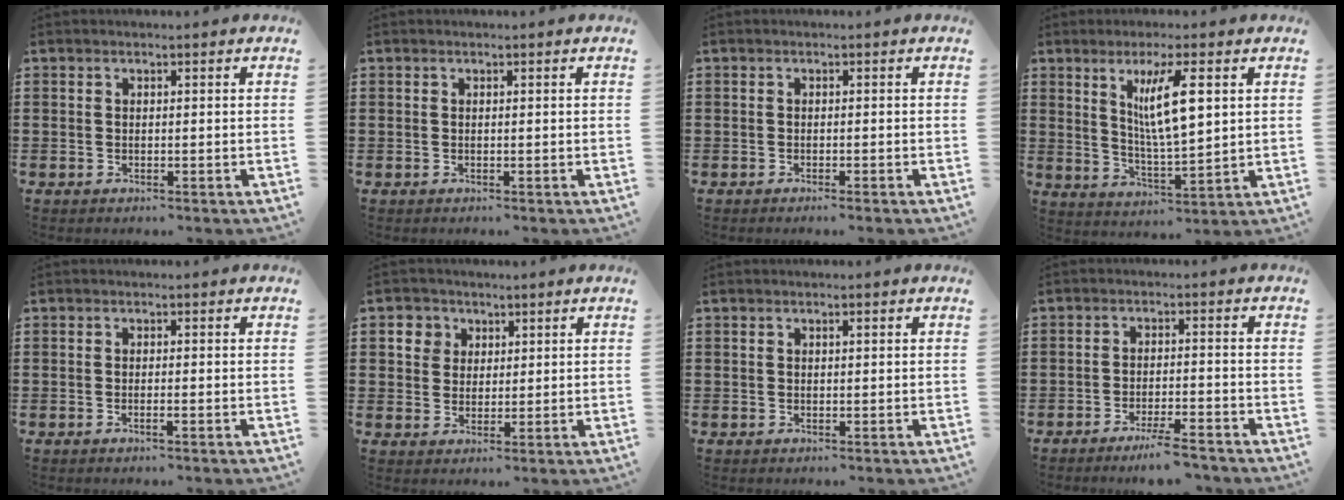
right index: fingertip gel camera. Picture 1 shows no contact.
{"total": 0.0}
{"total": 0.7, "force": [-0.5, -0.1, 0.4], "torque": [-0.008, -0.001, -0.011]}
{"total": 8.3, "force": [2.8, 1.8, 7.6], "torque": [-0.137, 0.000, 0.041]}
{"total": 0.8, "force": [-0.5, 0.0, 0.6], "torque": [-0.010, -0.003, -0.010]}
{"total": 4.1, "force": [1.8, 3.7, 0.4], "torque": [-0.020, 0.012, 0.029]}
{"total": 0.6, "force": [0.2, 0.2, 0.5], "torque": [-0.011, 0.002, 0.003]}
{"total": 4.3, "force": [-3.8, -0.1, 2.2], "torque": [-0.043, -0.006, -0.071]}